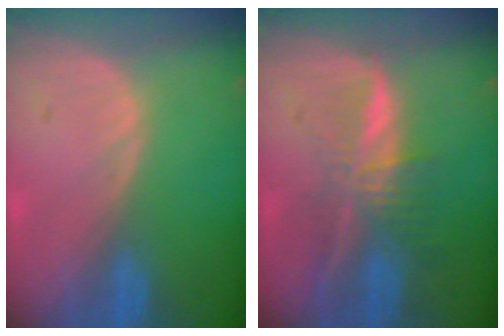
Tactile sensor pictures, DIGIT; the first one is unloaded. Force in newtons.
{"total": 7.3, "press": 6.1, "slide": 4.0}